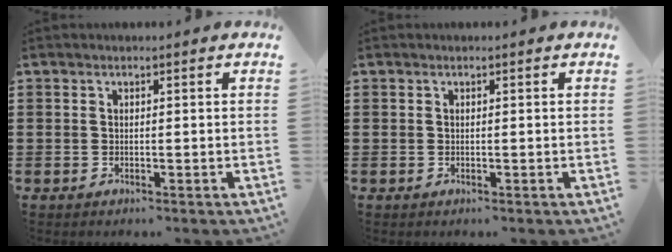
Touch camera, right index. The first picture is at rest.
{"total": 0.0}